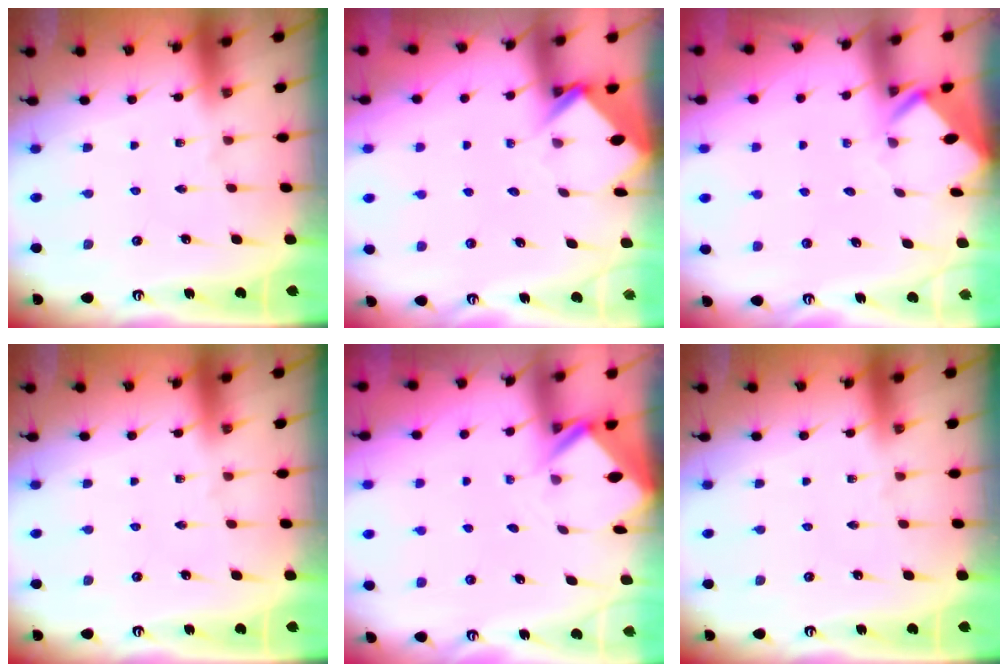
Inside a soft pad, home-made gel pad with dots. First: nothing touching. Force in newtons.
{"total": 3.9, "press": 3.8, "slide": 0.3}
{"total": 3.5, "press": 3.5, "slide": 0.1}
{"total": 0.0}
{"total": 2.4, "press": 2.4, "slide": 0.1}
{"total": 0.0}